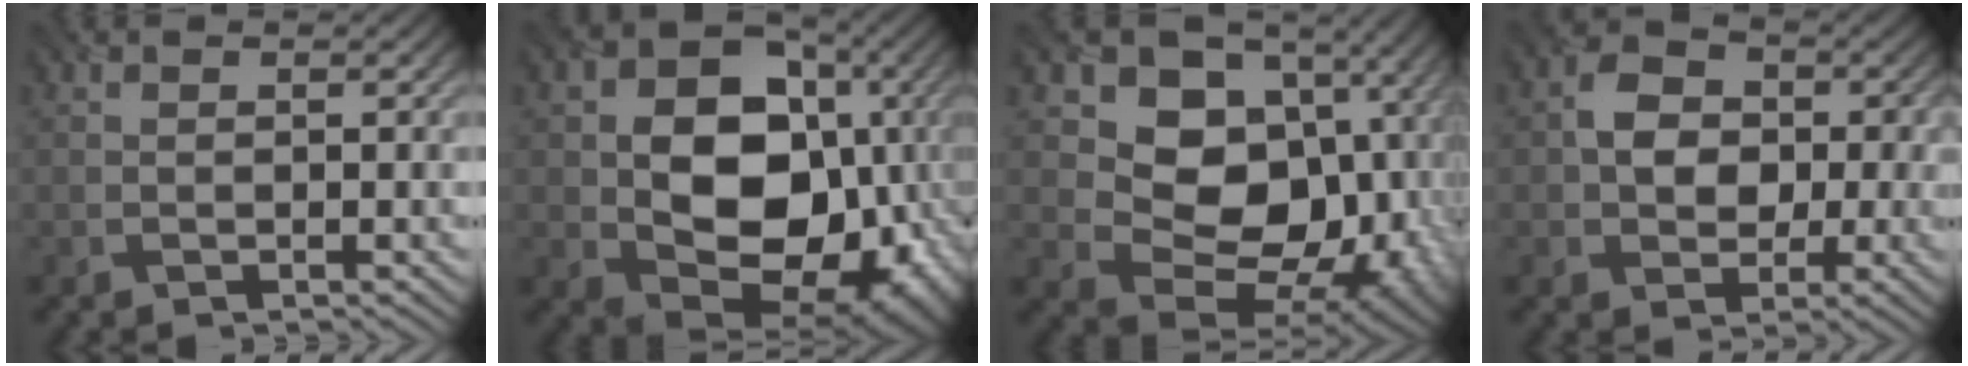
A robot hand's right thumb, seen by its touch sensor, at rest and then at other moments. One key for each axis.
{"total": 16.9, "fx": -0.4, "fy": 12.8, "fz": 11.0, "tx": -0.153, "ty": -0.035, "tz": 0.013}
{"total": 15.4, "fx": 1.5, "fy": 11.8, "fz": 9.7, "tx": -0.138, "ty": -0.013, "tz": 0.032}
{"total": 7.1, "fx": 0.3, "fy": 5.8, "fz": 4.1, "tx": -0.075, "ty": 0.005, "tz": -0.008}